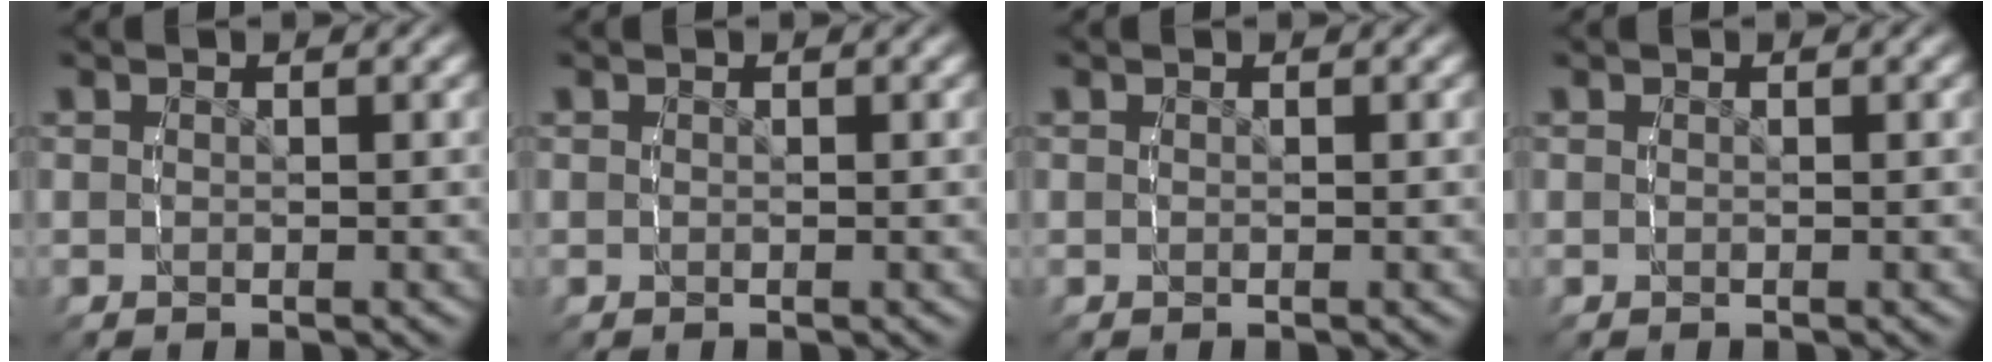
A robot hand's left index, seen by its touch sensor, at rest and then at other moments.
{"total": 0.0}
{"total": 0.0}
{"total": 0.0}